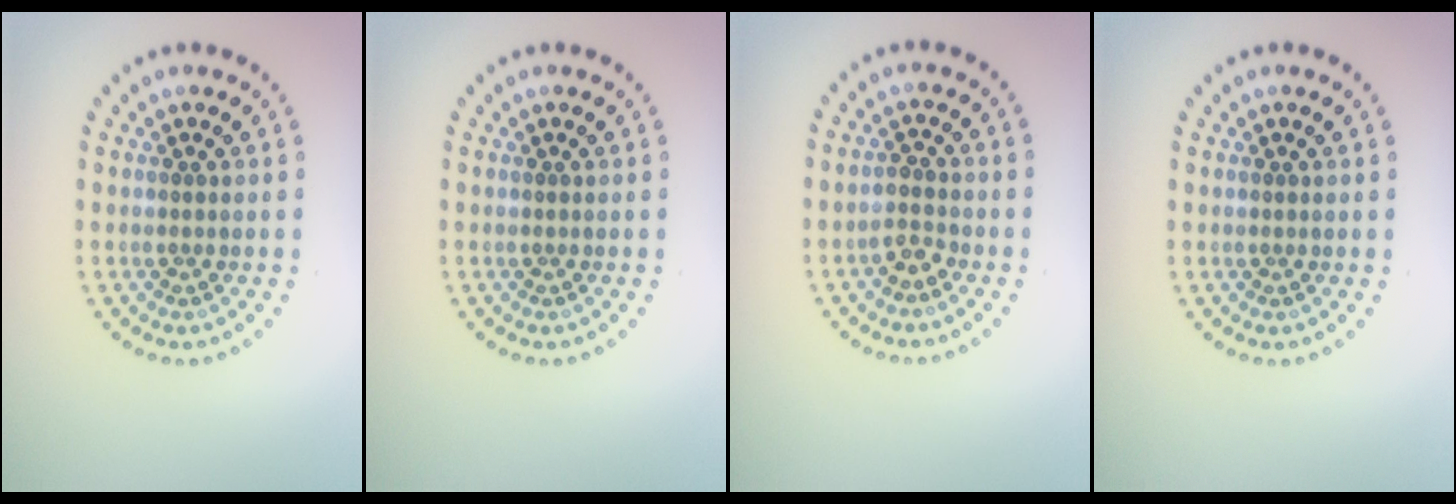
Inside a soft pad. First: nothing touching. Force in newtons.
{"total": 0.0}
{"total": 1.6, "press": 1.4, "slide": 0.7}
{"total": 0.0}